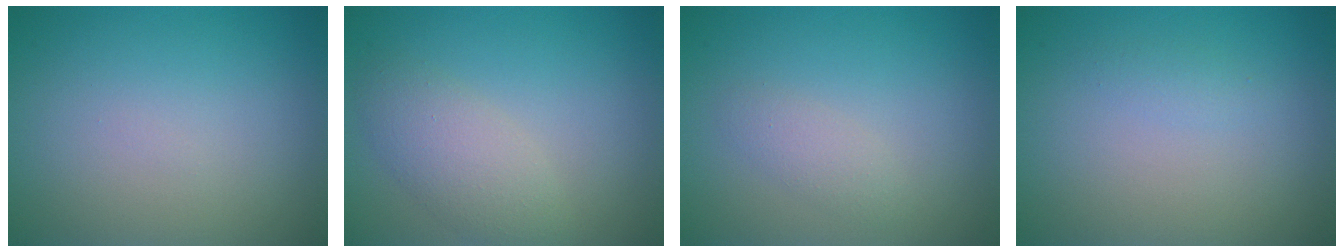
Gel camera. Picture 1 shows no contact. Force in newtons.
{"total": 3.4, "press": 3.4, "slide": 0.1}
{"total": 1.4, "press": 1.4, "slide": 0.1}
{"total": 0.7, "press": 0.7, "slide": 0.0}